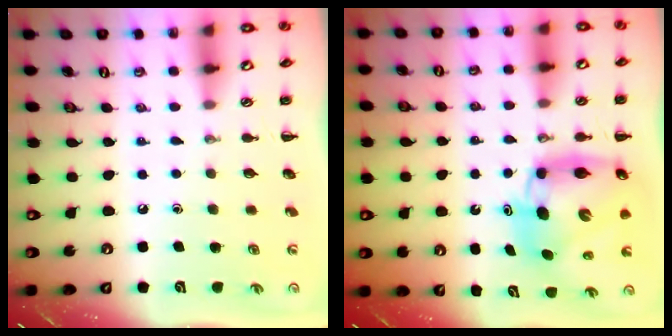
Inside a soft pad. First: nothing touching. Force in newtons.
{"total": 10.6, "press": 10.2, "slide": 3.0}